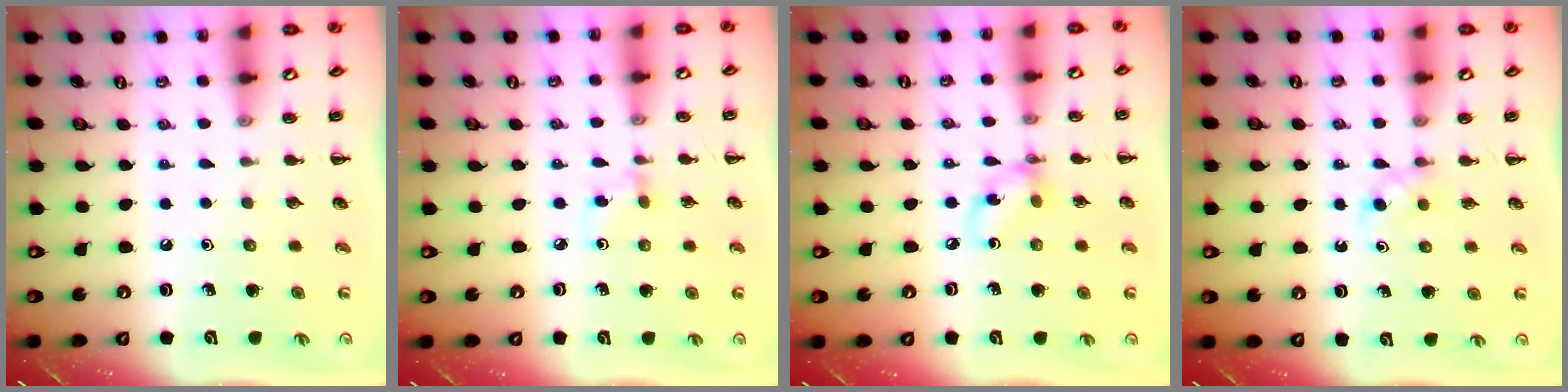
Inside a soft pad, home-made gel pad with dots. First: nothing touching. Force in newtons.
{"total": 2.7, "press": 2.4, "slide": 1.1}
{"total": 5.5, "press": 5.5, "slide": 0.6}
{"total": 3.3, "press": 3.1, "slide": 0.9}